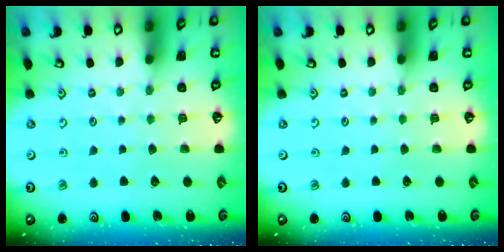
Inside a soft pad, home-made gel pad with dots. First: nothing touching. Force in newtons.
{"total": 0.0}